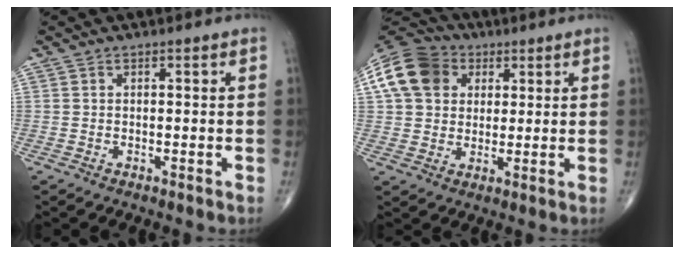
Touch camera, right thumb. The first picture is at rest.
{"total": 14.3, "force": [4.4, 11.5, 7.4], "torque": [-0.127, 0.014, 0.069]}